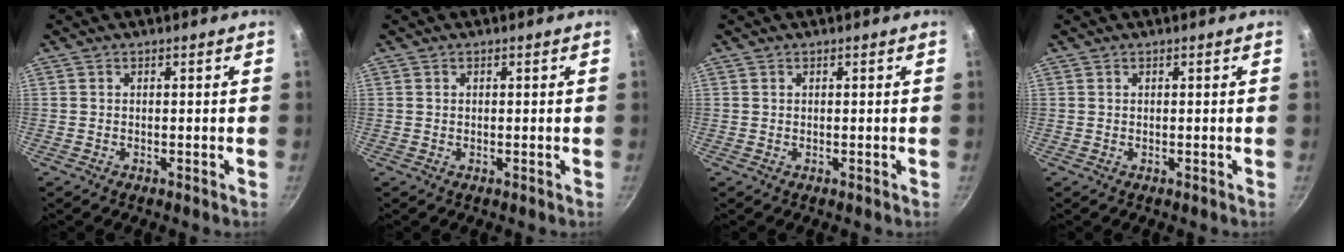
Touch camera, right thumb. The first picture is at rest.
{"total": 0.0}
{"total": 0.0}
{"total": 0.0}